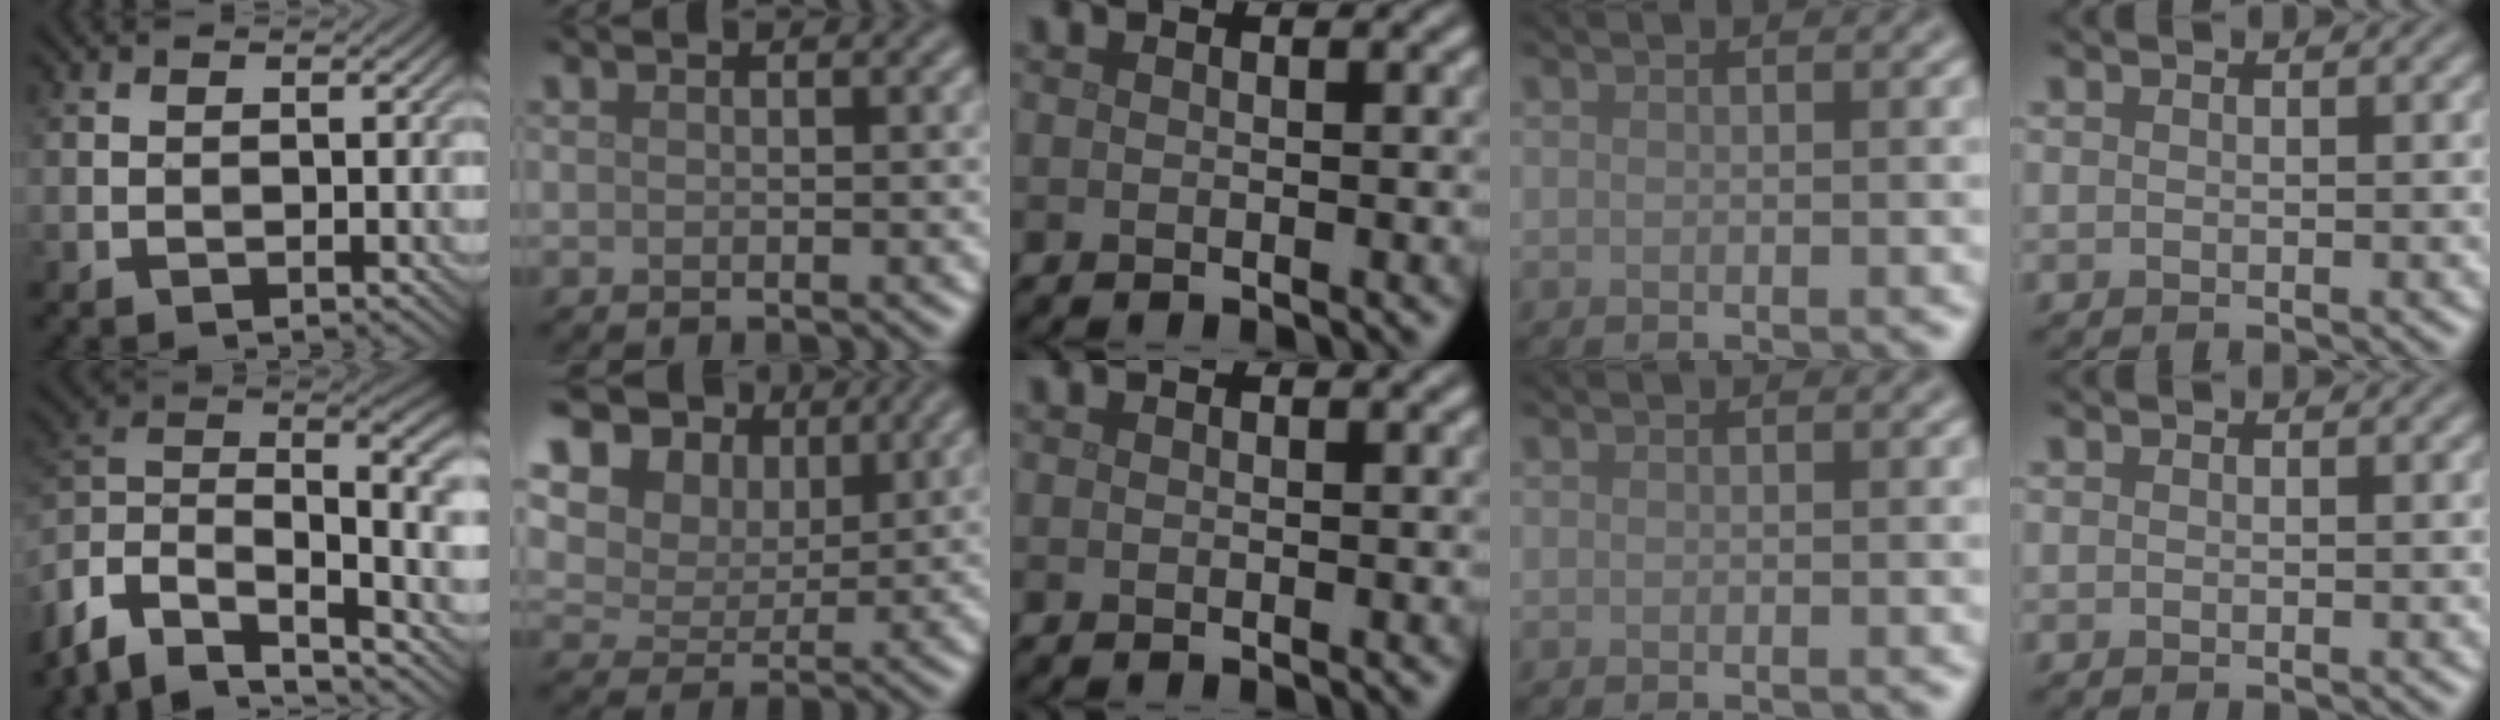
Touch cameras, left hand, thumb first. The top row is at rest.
{"thumb": {"total": 11.8, "force": [-5.0, 6.0, 8.8], "torque": [-0.199, 0.000, -0.108]}, "index": {"total": 12.0, "force": [6.5, 8.2, 6.0], "torque": [-0.124, 0.019, 0.114]}}